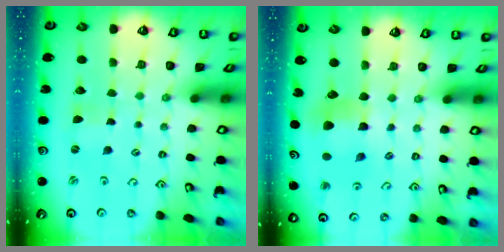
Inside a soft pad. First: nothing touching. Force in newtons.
{"total": 6.7, "press": 6.7, "slide": 0.6}